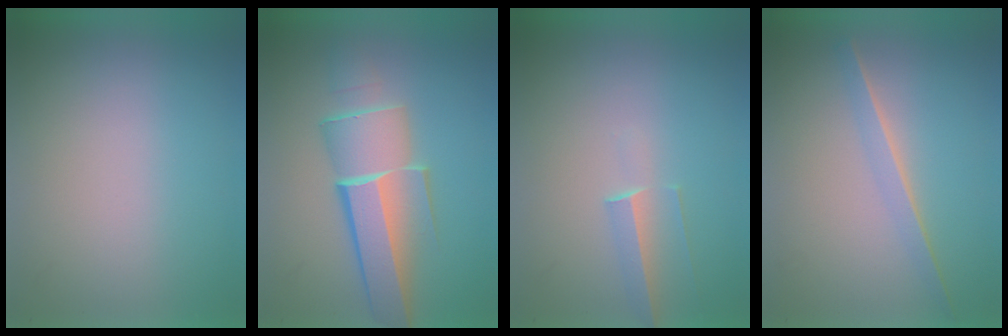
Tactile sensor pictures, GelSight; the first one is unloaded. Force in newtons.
{"total": 5.7}
{"total": 1.4}
{"total": 1.3}